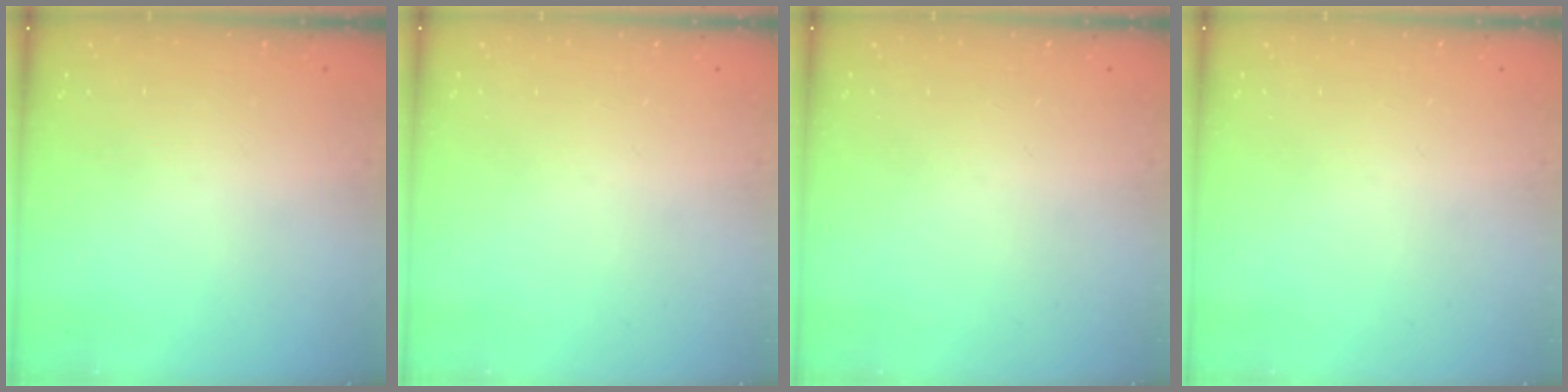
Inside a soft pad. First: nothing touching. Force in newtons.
{"total": 0.0}
{"total": 0.0}
{"total": 0.0}